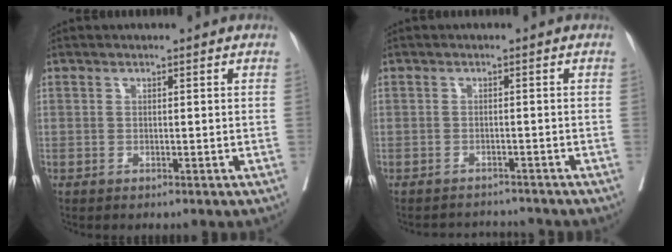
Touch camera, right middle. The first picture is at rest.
{"total": 3.5, "force": [-3.5, 0.1, -0.6], "torque": [0.014, 0.000, -0.051]}